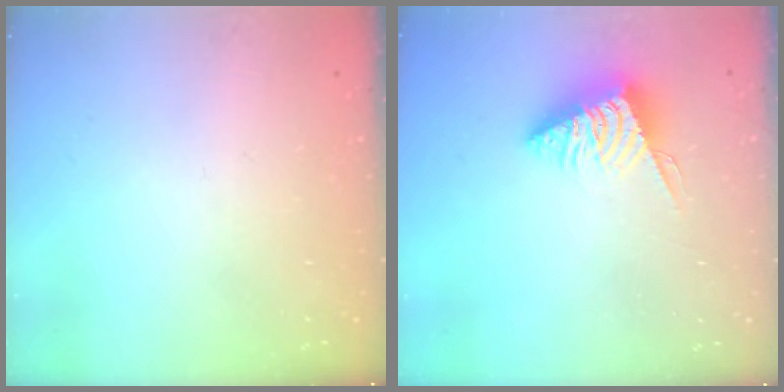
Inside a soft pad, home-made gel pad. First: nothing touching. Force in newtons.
{"total": 6.3, "press": 6.2, "slide": 0.5}